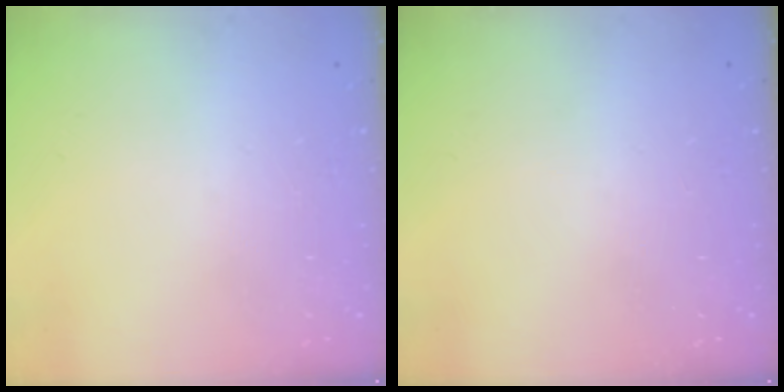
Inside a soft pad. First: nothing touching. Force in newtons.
{"total": 0.0}